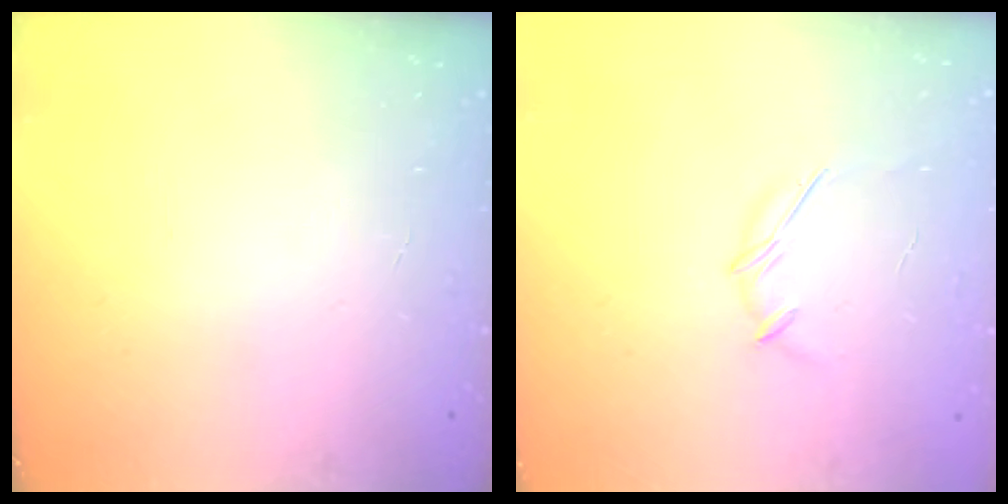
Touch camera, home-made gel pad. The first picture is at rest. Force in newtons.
{"total": 4.1, "press": 4.0, "slide": 0.9}